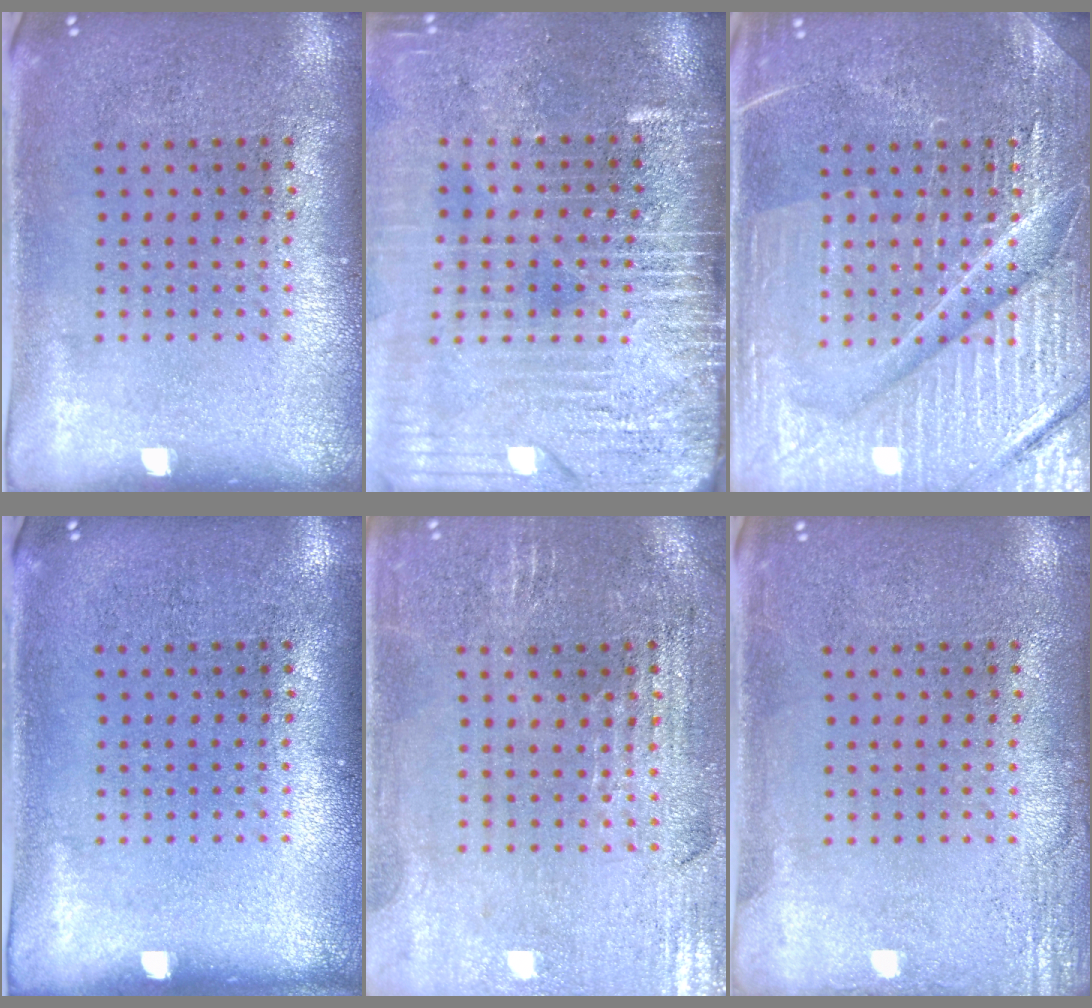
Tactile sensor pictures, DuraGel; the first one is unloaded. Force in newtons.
{"total": 4.3, "press": 3.6, "slide": 2.3}
{"total": 7.4, "press": 7.4, "slide": 1.0}
{"total": 0.0}
{"total": 1.1, "press": 1.1, "slide": 0.3}
{"total": 2.2, "press": 2.2, "slide": 0.4}